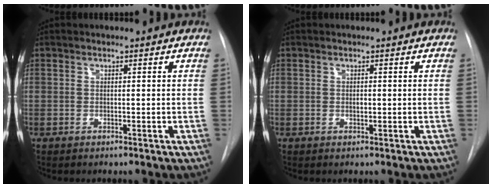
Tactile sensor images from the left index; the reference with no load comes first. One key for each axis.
{"total": 0.5, "fx": -0.3, "fy": 0.2, "fz": 0.3, "tx": -0.006, "ty": -0.005, "tz": -0.006}